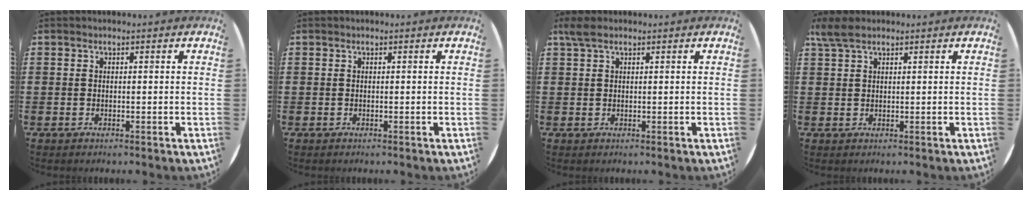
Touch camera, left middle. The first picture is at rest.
{"total": 0.0}
{"total": 1.6, "force": [1.2, 0.5, 0.9], "torque": [-0.019, 0.005, 0.022]}
{"total": 2.8, "force": [2.1, 1.0, 1.5], "torque": [-0.034, 0.006, 0.039]}